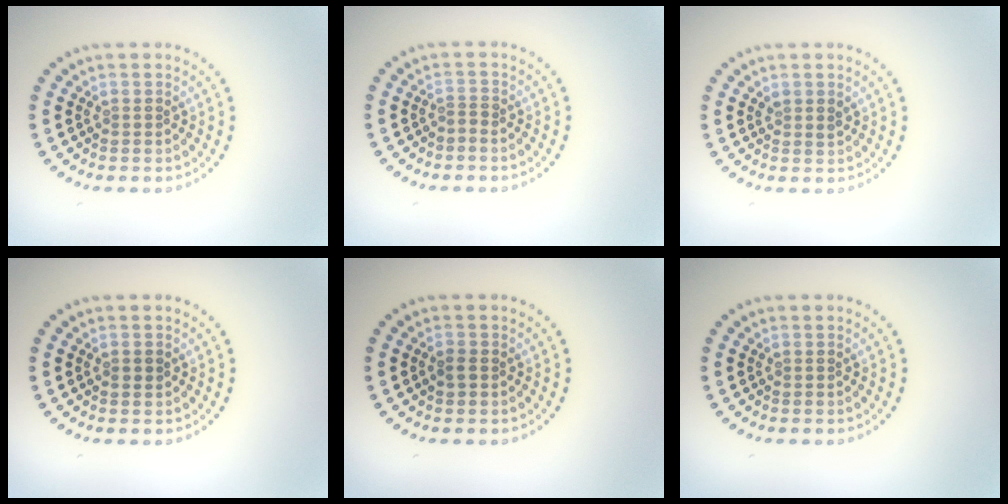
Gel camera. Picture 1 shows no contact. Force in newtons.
{"total": 0.5, "press": 0.2, "slide": 0.5}
{"total": 0.9, "press": 0.8, "slide": 0.4}
{"total": 0.8, "press": 0.8, "slide": 0.3}
{"total": 1.0, "press": 1.0, "slide": 0.1}
{"total": 0.0}